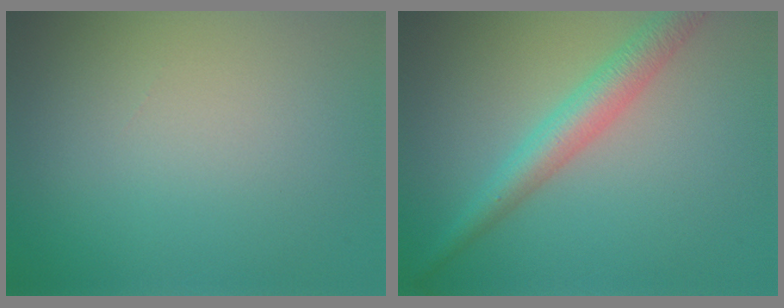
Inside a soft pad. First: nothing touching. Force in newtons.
{"total": 3.9, "press": 3.9, "slide": 0.1}